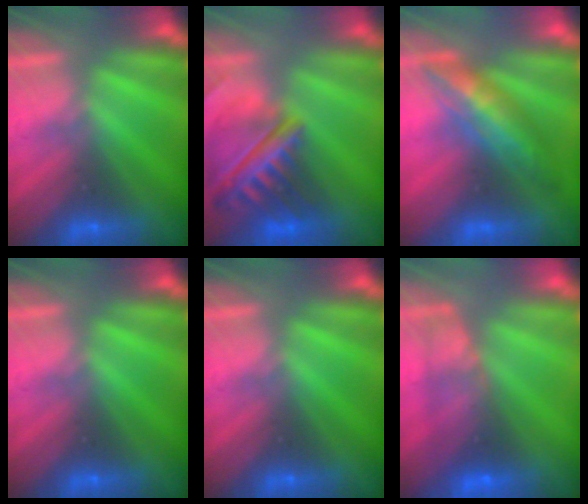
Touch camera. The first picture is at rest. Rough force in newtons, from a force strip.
{"total": 6.2}
{"total": 2.9}
{"total": 0.0}
{"total": 0.0}
{"total": 10.0}